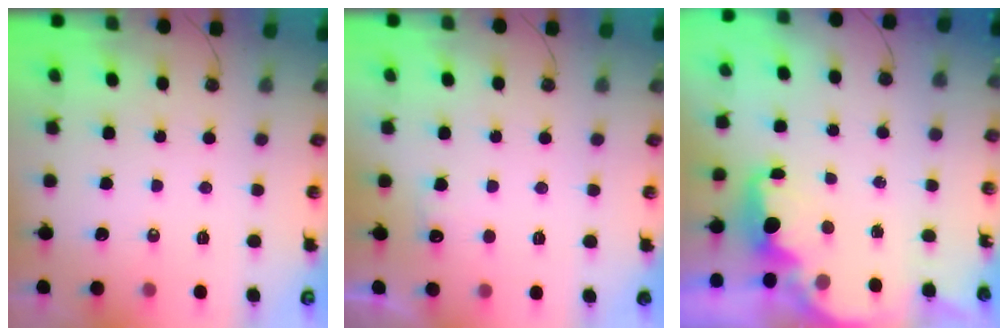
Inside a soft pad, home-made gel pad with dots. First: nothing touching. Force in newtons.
{"total": 6.0, "press": 5.8, "slide": 1.4}
{"total": 2.5, "press": 2.3, "slide": 0.8}